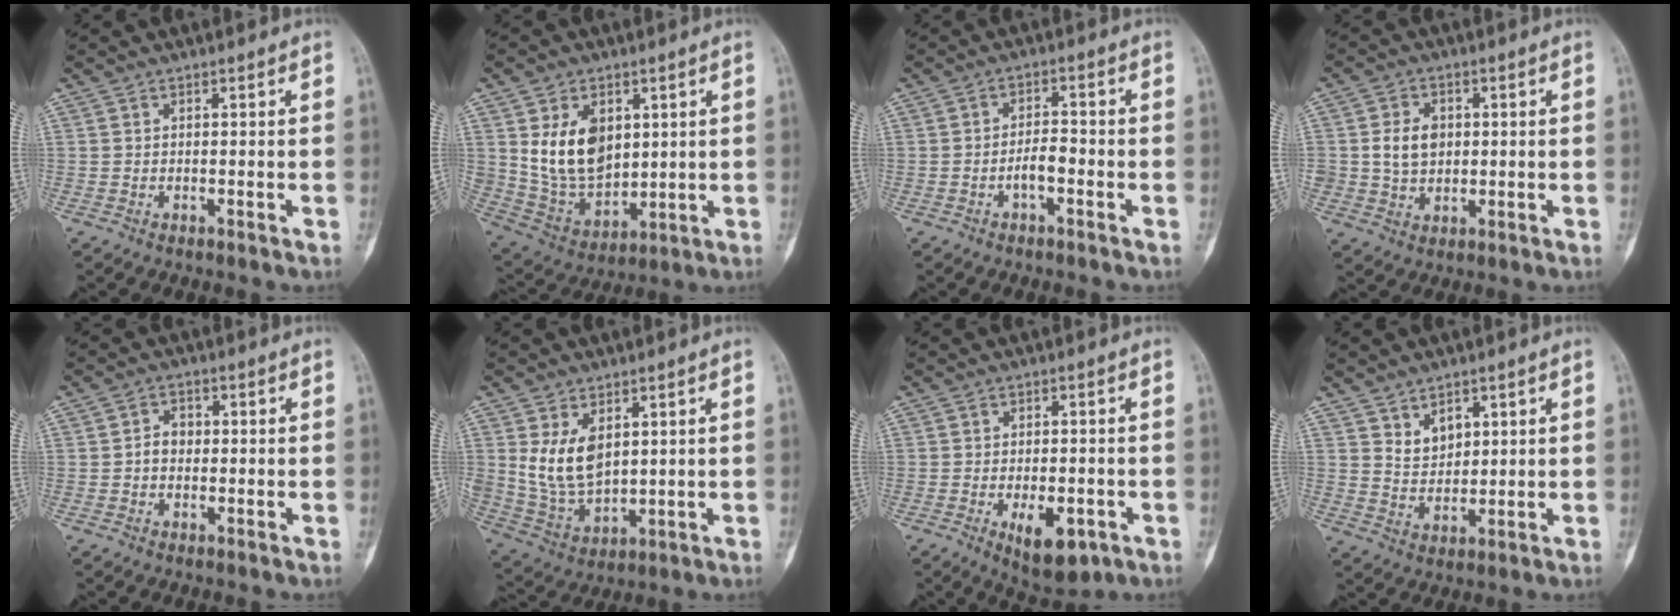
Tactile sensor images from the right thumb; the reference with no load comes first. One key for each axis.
{"total": 14.1, "fx": 3.8, "fy": 9.7, "fz": 9.5, "tx": -0.138, "ty": -0.024, "tz": 0.093}
{"total": 3.5, "fx": -1.5, "fy": 1.4, "fz": 2.9, "tx": -0.047, "ty": 0.018, "tz": -0.028}
{"total": 6.7, "fx": 0.8, "fy": 5.2, "fz": 4.1, "tx": -0.054, "ty": -0.004, "tz": 0.018}
{"total": 3.1, "fx": -0.2, "fy": 2.5, "fz": 1.8, "tx": -0.020, "ty": 0.011, "tz": -0.010}
{"total": 10.6, "fx": 3.1, "fy": 6.6, "fz": 7.6, "tx": -0.130, "ty": -0.020, "tz": 0.082}
{"total": 8.7, "fx": -3.3, "fy": 4.1, "fz": 6.9, "tx": -0.095, "ty": 0.002, "tz": -0.036}
{"total": 4.9, "fx": 2.7, "fy": 3.3, "fz": 2.4, "tx": -0.022, "ty": -0.025, "tz": 0.057}